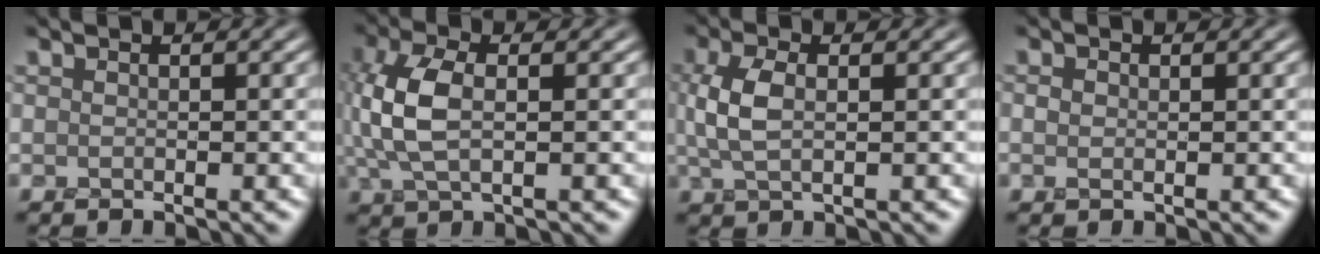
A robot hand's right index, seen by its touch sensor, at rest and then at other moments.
{"total": 4.9, "force": [0.3, 2.3, 4.3], "torque": [-0.110, 0.003, 0.005]}
{"total": 2.8, "force": [0.4, 1.2, 2.5], "torque": [-0.063, 0.001, 0.008]}
{"total": 0.0}